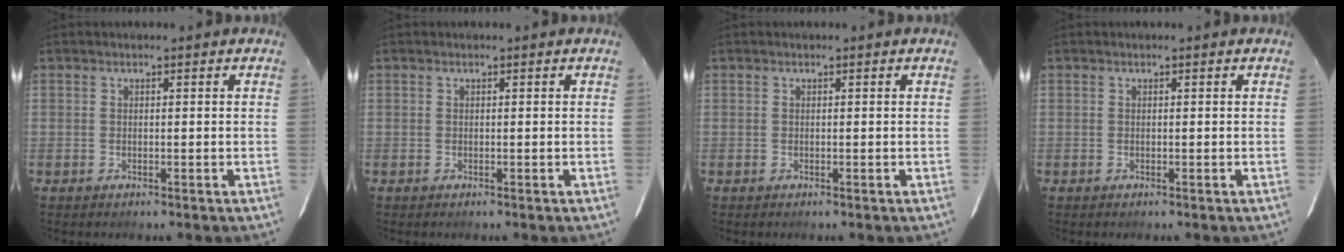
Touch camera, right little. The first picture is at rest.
{"total": 0.0}
{"total": 0.0}
{"total": 0.0}